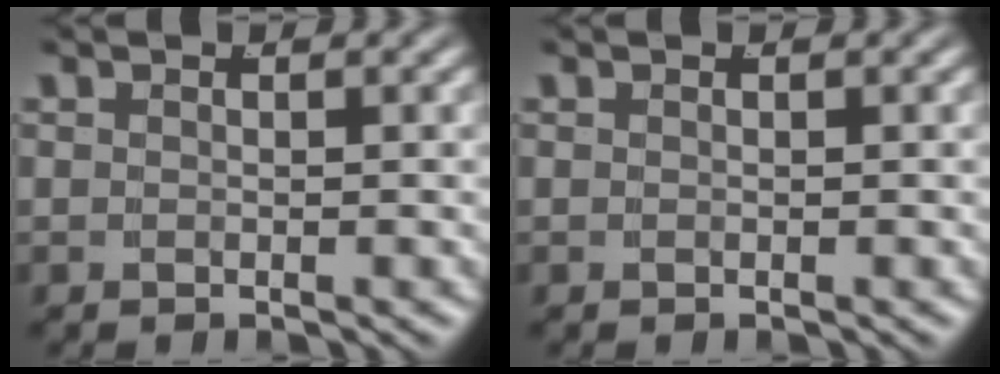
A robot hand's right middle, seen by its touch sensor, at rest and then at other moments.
{"total": 0.0}